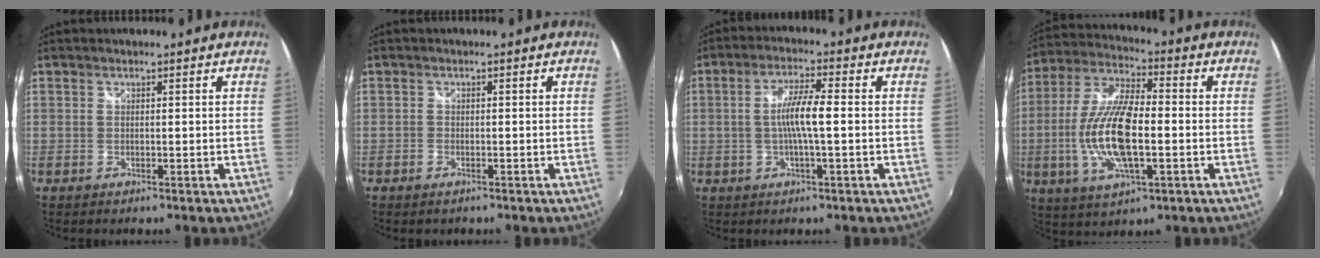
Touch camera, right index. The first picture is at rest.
{"total": 1.2, "force": [-0.9, 0.7, 0.1], "torque": [-0.005, -0.003, -0.016]}
{"total": 6.1, "force": [-0.5, 0.3, 6.1], "torque": [-0.113, 0.002, -0.009]}
{"total": 15.6, "force": [-2.6, 5.4, 14.4], "torque": [-0.294, -0.003, -0.050]}